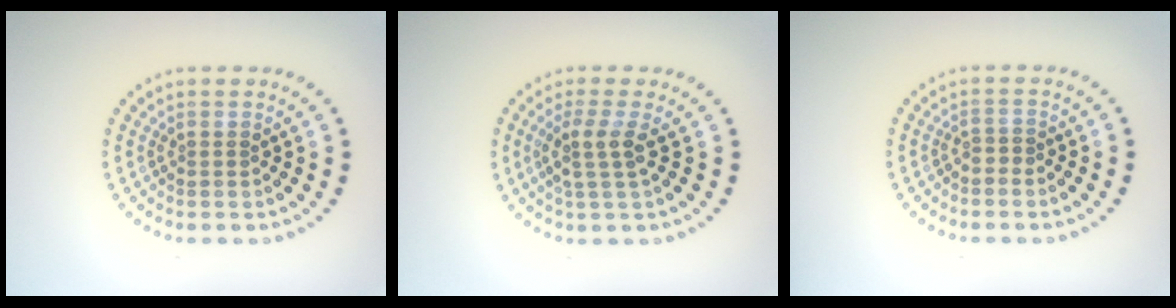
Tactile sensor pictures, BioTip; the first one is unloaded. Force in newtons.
{"total": 2.6, "press": 2.0, "slide": 1.6}
{"total": 0.6, "press": 0.3, "slide": 0.5}